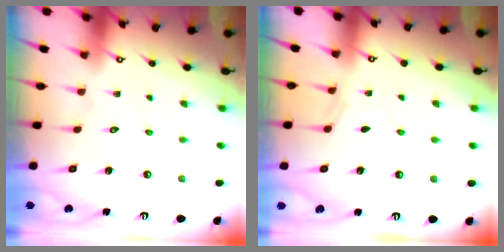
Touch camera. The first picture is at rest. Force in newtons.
{"total": 3.2, "press": 3.1, "slide": 0.4}